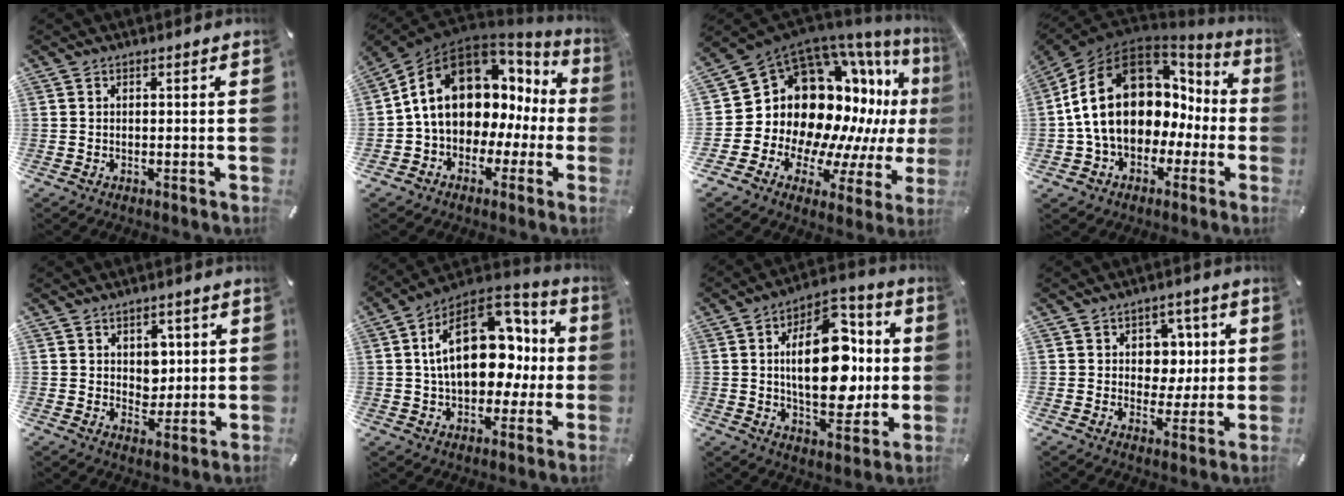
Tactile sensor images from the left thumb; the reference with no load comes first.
{"total": 14.3, "force": [3.8, 10.9, 8.4], "torque": [-0.150, -0.022, 0.068]}
{"total": 20.5, "force": [6.2, 15.4, 11.9], "torque": [-0.173, -0.119, 0.154]}
{"total": 20.3, "force": [2.7, 15.2, 13.2], "torque": [-0.264, -0.004, 0.050]}
{"total": 4.9, "force": [1.9, 4.4, 1.3], "torque": [-0.002, -0.011, 0.026]}
{"total": 22.9, "force": [4.1, 14.9, 16.9], "torque": [-0.273, -0.008, 0.075]}
{"total": 21.5, "force": [2.2, 12.4, 17.4], "torque": [-0.271, -0.006, 0.032]}
{"total": 6.8, "force": [1.5, 6.3, 2.2], "torque": [-0.019, -0.006, 0.023]}